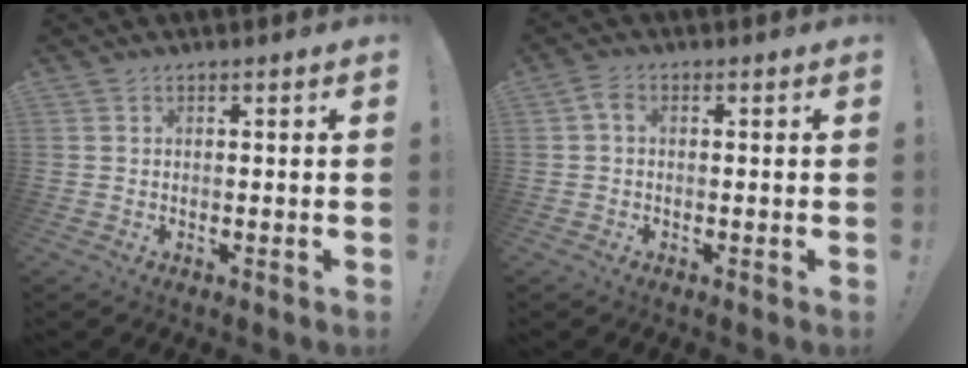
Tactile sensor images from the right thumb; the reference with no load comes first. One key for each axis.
{"total": 2.2, "fx": 0.1, "fy": 1.4, "fz": 1.7, "tx": -0.038, "ty": 0.009, "tz": 0.003}